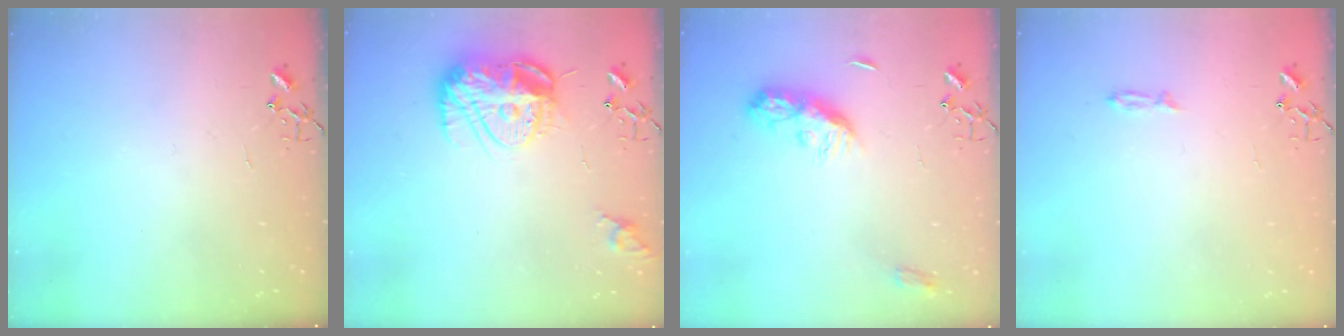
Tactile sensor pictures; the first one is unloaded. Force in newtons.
{"total": 15.2, "press": 15.2, "slide": 1.5}
{"total": 9.2, "press": 9.2, "slide": 0.1}
{"total": 3.1, "press": 3.1, "slide": 0.4}